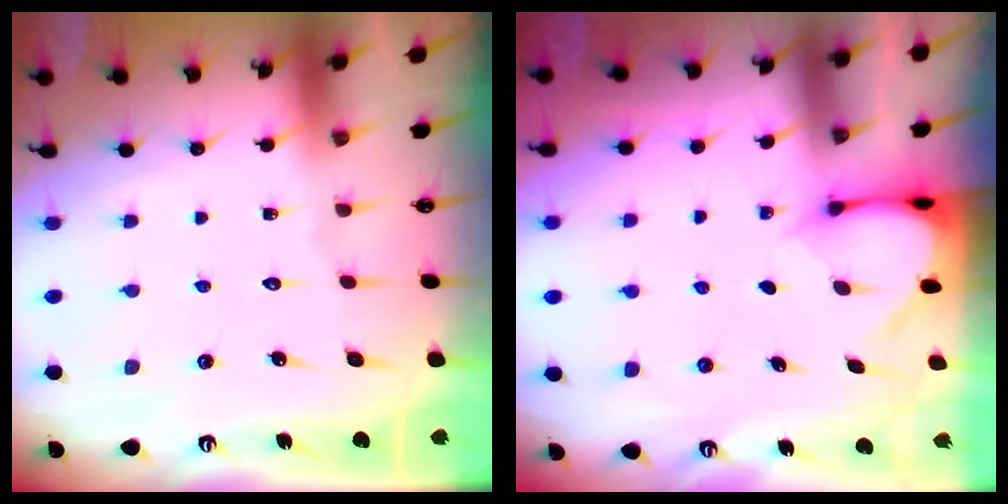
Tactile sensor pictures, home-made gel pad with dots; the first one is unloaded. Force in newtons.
{"total": 3.3, "press": 3.3, "slide": 0.3}